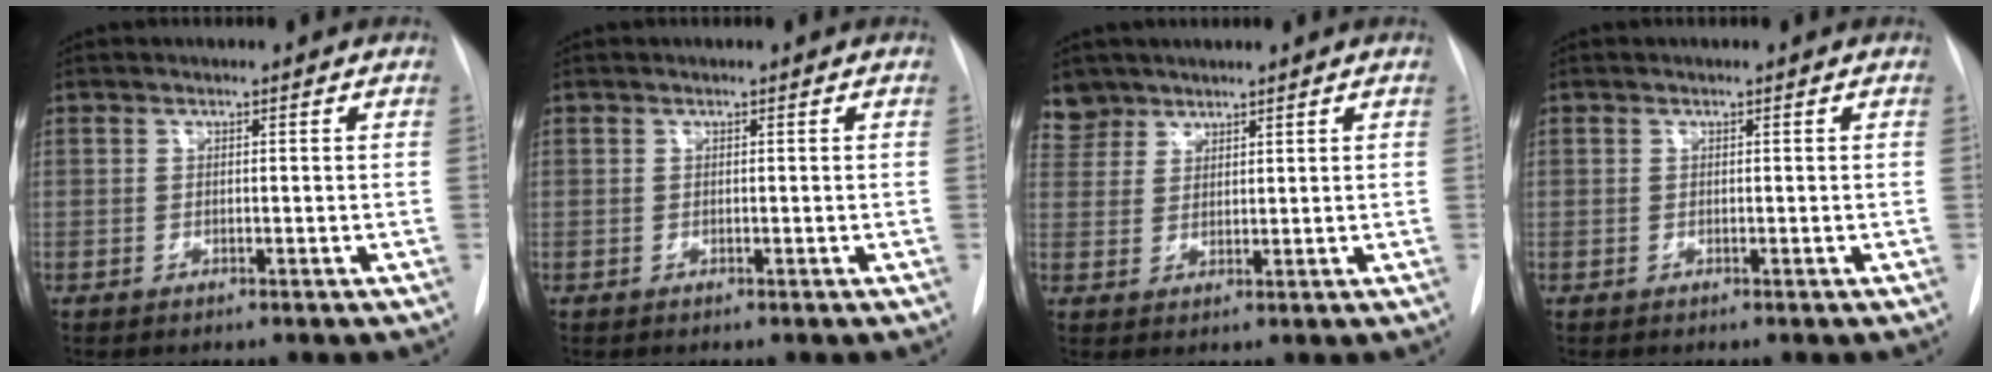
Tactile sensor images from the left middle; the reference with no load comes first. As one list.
[{"total": 0.0}, {"total": 3.9, "force": [3.3, 2.1, -0.5], "torque": [0.018, 0.004, 0.065]}, {"total": 0.0}]